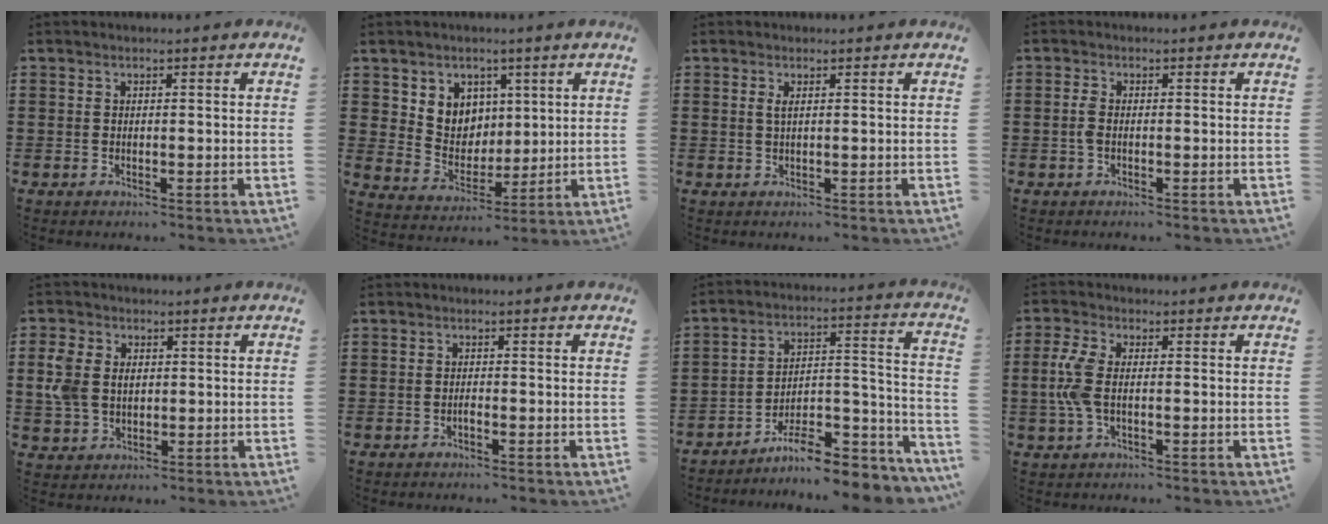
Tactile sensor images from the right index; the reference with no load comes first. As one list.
[{"total": 6.1, "force": [2.9, 5.3, 0.3], "torque": [-0.033, -0.006, 0.054]}, {"total": 1.1, "force": [0.3, 0.2, 1.0], "torque": [-0.021, 0.002, 0.005]}, {"total": 1.7, "force": [-0.4, 0.6, 1.5], "torque": [-0.036, -0.002, -0.010]}, {"total": 4.9, "force": [0.6, 3.8, 3.0], "torque": [-0.081, 0.010, 0.004]}, {"total": 0.8, "force": [-0.5, 0.0, 0.5], "torque": [-0.011, -0.004, -0.009]}, {"total": 8.9, "force": [-7.7, 2.1, 4.0], "torque": [-0.049, 0.025, -0.141]}, {"total": 5.6, "force": [-0.4, 2.6, 5.0], "torque": [-0.131, -0.008, -0.017]}]